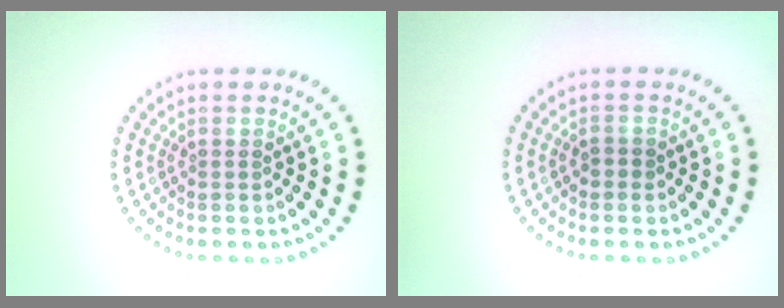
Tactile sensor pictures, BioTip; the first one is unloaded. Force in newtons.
{"total": 0.9, "press": 0.9, "slide": 0.1}